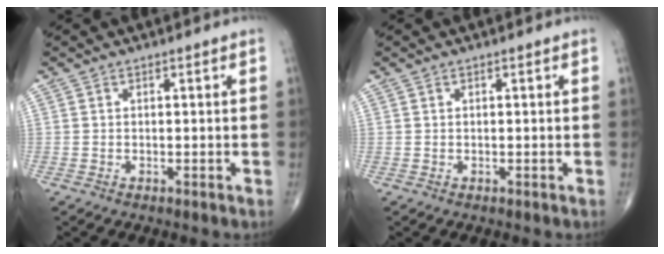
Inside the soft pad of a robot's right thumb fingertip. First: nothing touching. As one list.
[{"total": 0.0}]